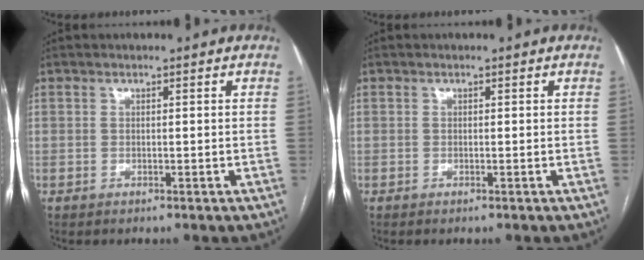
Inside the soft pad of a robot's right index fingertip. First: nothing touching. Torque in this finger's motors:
{"motor_torque": [0.03, -0.08, 0.05, 0.01]}